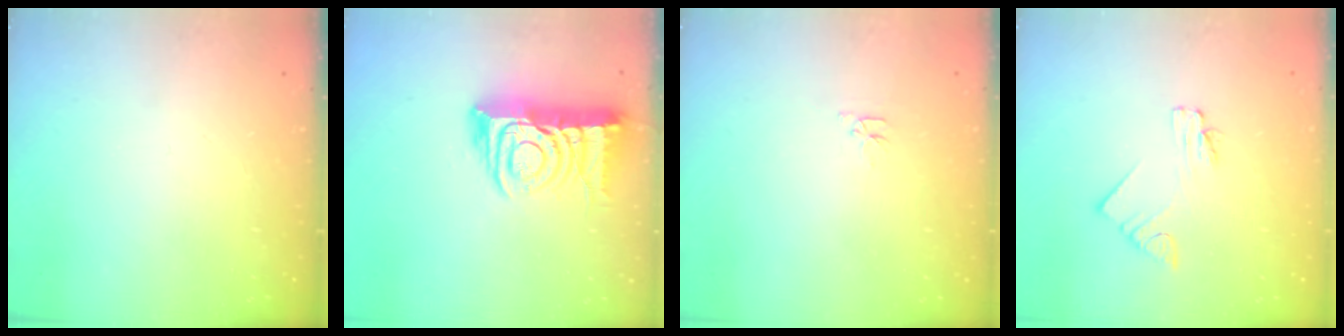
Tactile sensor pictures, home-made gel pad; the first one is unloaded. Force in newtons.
{"total": 13.5, "press": 13.4, "slide": 1.5}
{"total": 2.8, "press": 2.7, "slide": 0.4}
{"total": 1.9, "press": 1.9, "slide": 0.1}